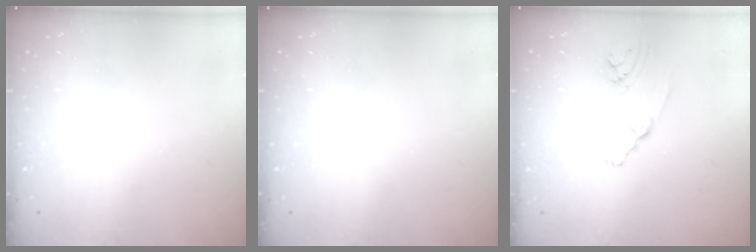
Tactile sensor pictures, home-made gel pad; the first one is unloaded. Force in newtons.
{"total": 0.0}
{"total": 2.3, "press": 2.3, "slide": 0.4}